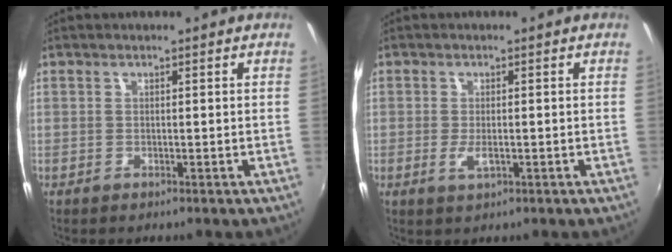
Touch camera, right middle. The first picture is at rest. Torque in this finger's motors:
{"motor_torque": [0.53, -0.48, 0.14, 0.04]}